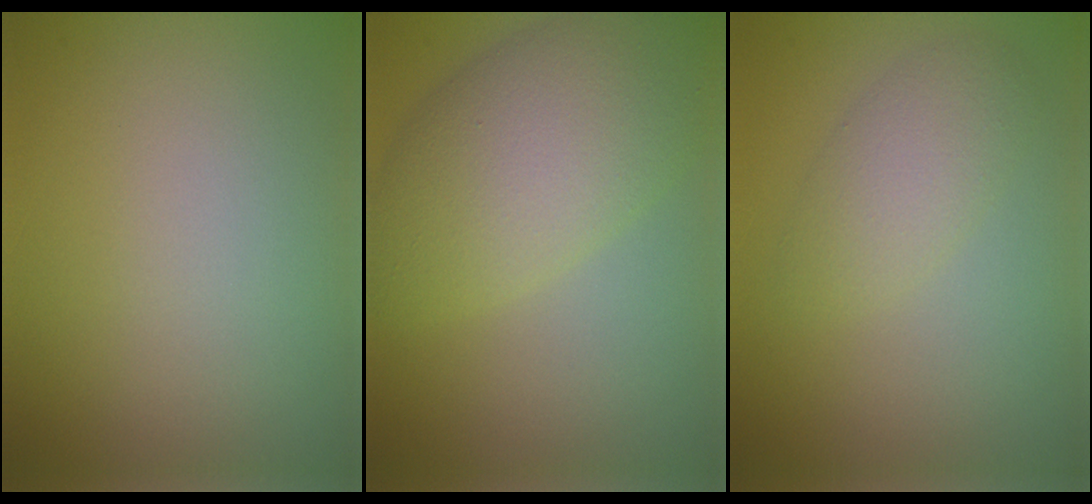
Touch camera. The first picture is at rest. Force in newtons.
{"total": 7.6, "press": 7.6, "slide": 0.4}
{"total": 2.7, "press": 2.7, "slide": 0.1}